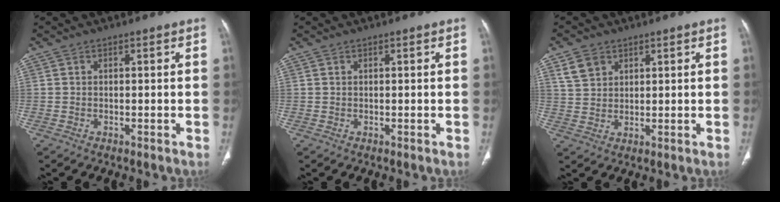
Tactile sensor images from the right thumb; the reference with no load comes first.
{"total": 0.0}
{"total": 4.6, "force": [2.6, 3.4, 1.8], "torque": [-0.023, -0.010, 0.056]}